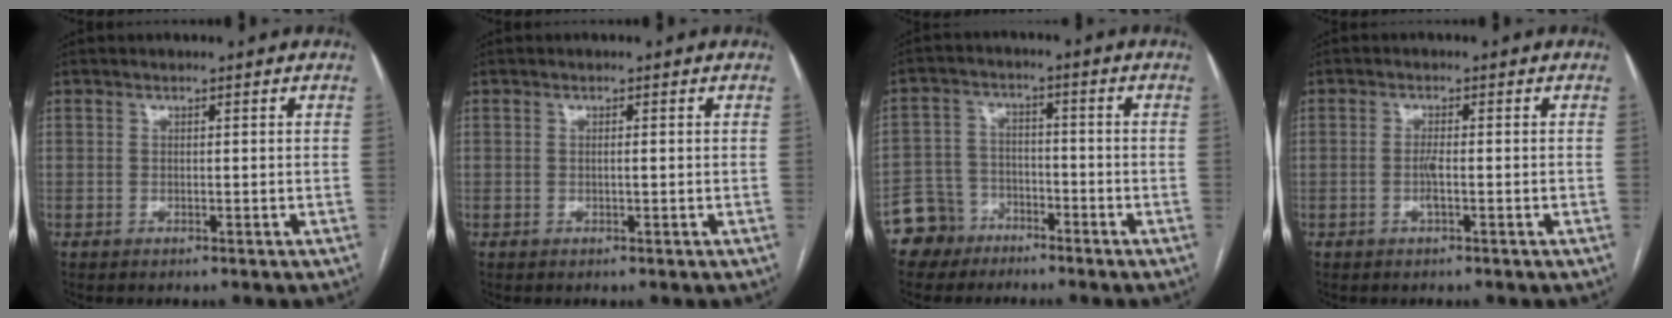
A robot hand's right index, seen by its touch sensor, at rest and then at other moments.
{"total": 0.7, "force": [0.0, 0.0, 0.7], "torque": [-0.014, 0.000, 0.001]}
{"total": 6.3, "force": [-4.4, 4.5, -0.1], "torque": [0.010, 0.006, -0.086]}
{"total": 1.9, "force": [-0.6, 0.1, 1.8], "torque": [-0.035, -0.001, -0.013]}